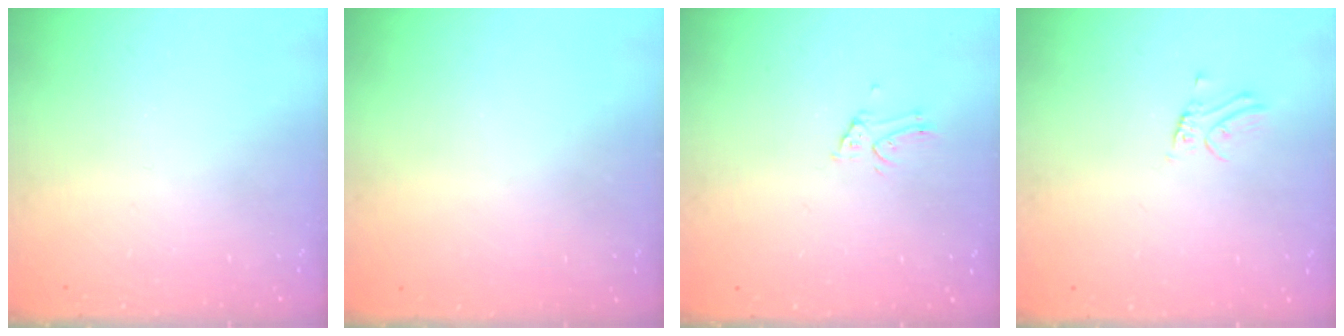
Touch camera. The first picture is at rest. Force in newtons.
{"total": 0.5, "press": 0.5, "slide": 0.1}
{"total": 1.1, "press": 1.1, "slide": 0.0}
{"total": 1.6, "press": 1.6, "slide": 0.1}